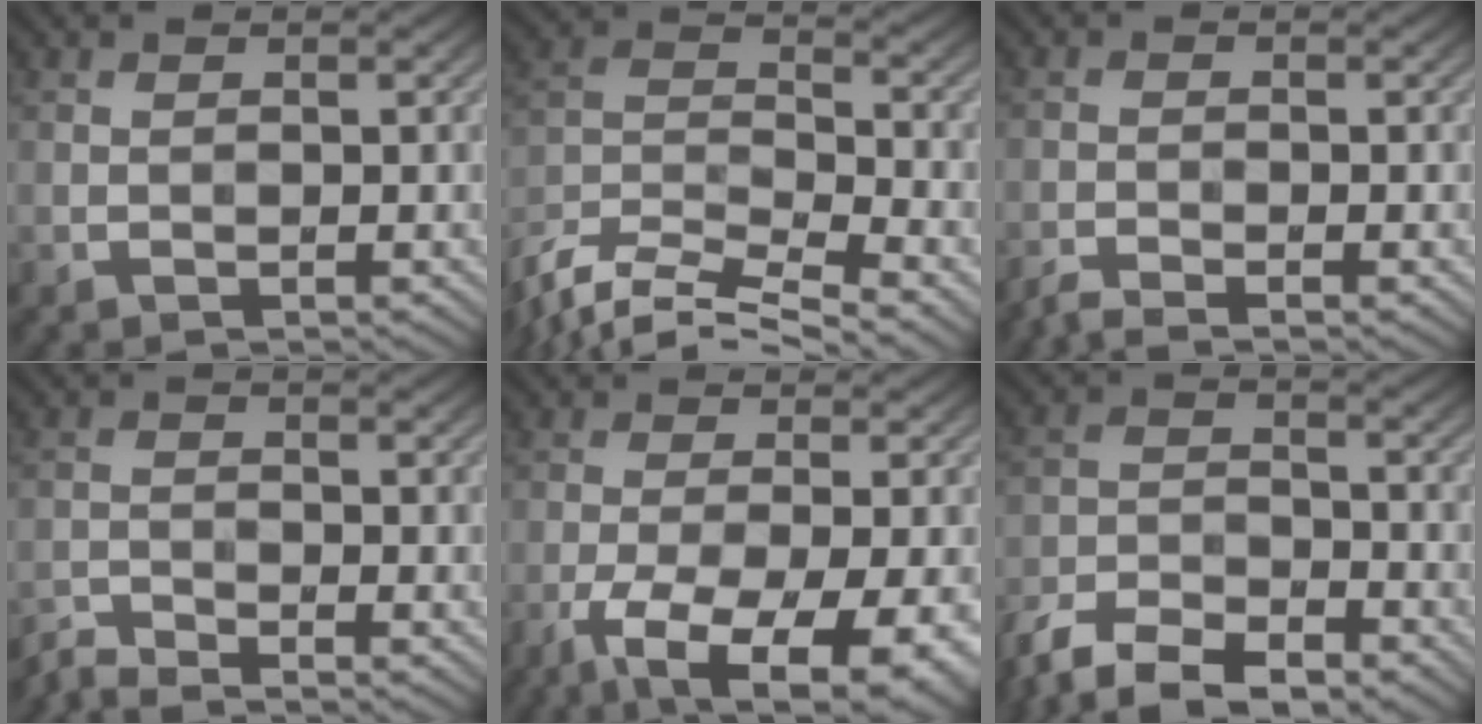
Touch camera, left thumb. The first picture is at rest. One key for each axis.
{"total": 11.5, "fx": -8.8, "fy": 3.4, "fz": 6.6, "tx": -0.149, "ty": -0.015, "tz": -0.166}
{"total": 2.3, "fx": -2.0, "fy": 0.2, "fz": 1.2, "tx": -0.021, "ty": -0.006, "tz": -0.048}
{"total": 3.1, "fx": -2.9, "fy": 0.3, "fz": 0.9, "tx": -0.018, "ty": -0.009, "tz": -0.068}
{"total": 12.9, "fx": -7.4, "fy": 4.5, "fz": 9.5, "tx": -0.175, "ty": -0.043, "tz": -0.102}
{"total": 9.5, "fx": -7.6, "fy": 3.5, "fz": 4.5, "tx": -0.085, "ty": -0.009, "tz": -0.155}